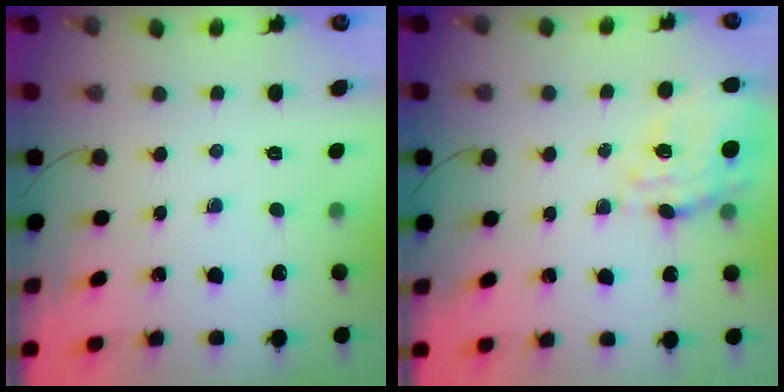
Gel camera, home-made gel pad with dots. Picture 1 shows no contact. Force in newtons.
{"total": 15.6, "press": 15.2, "slide": 3.4}